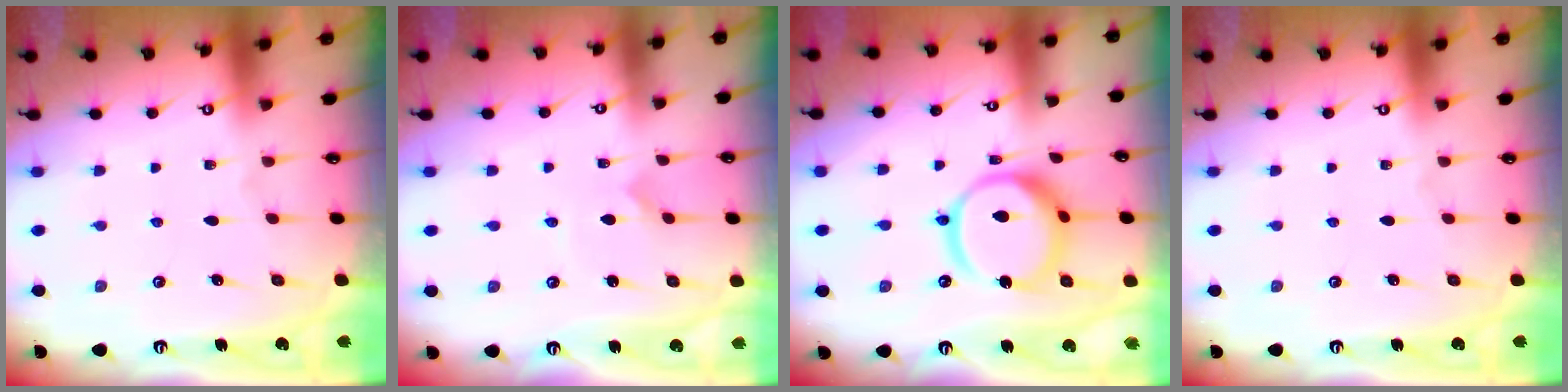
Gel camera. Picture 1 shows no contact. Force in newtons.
{"total": 3.1, "press": 3.1, "slide": 0.2}
{"total": 14.7, "press": 14.6, "slide": 1.6}
{"total": 0.0}